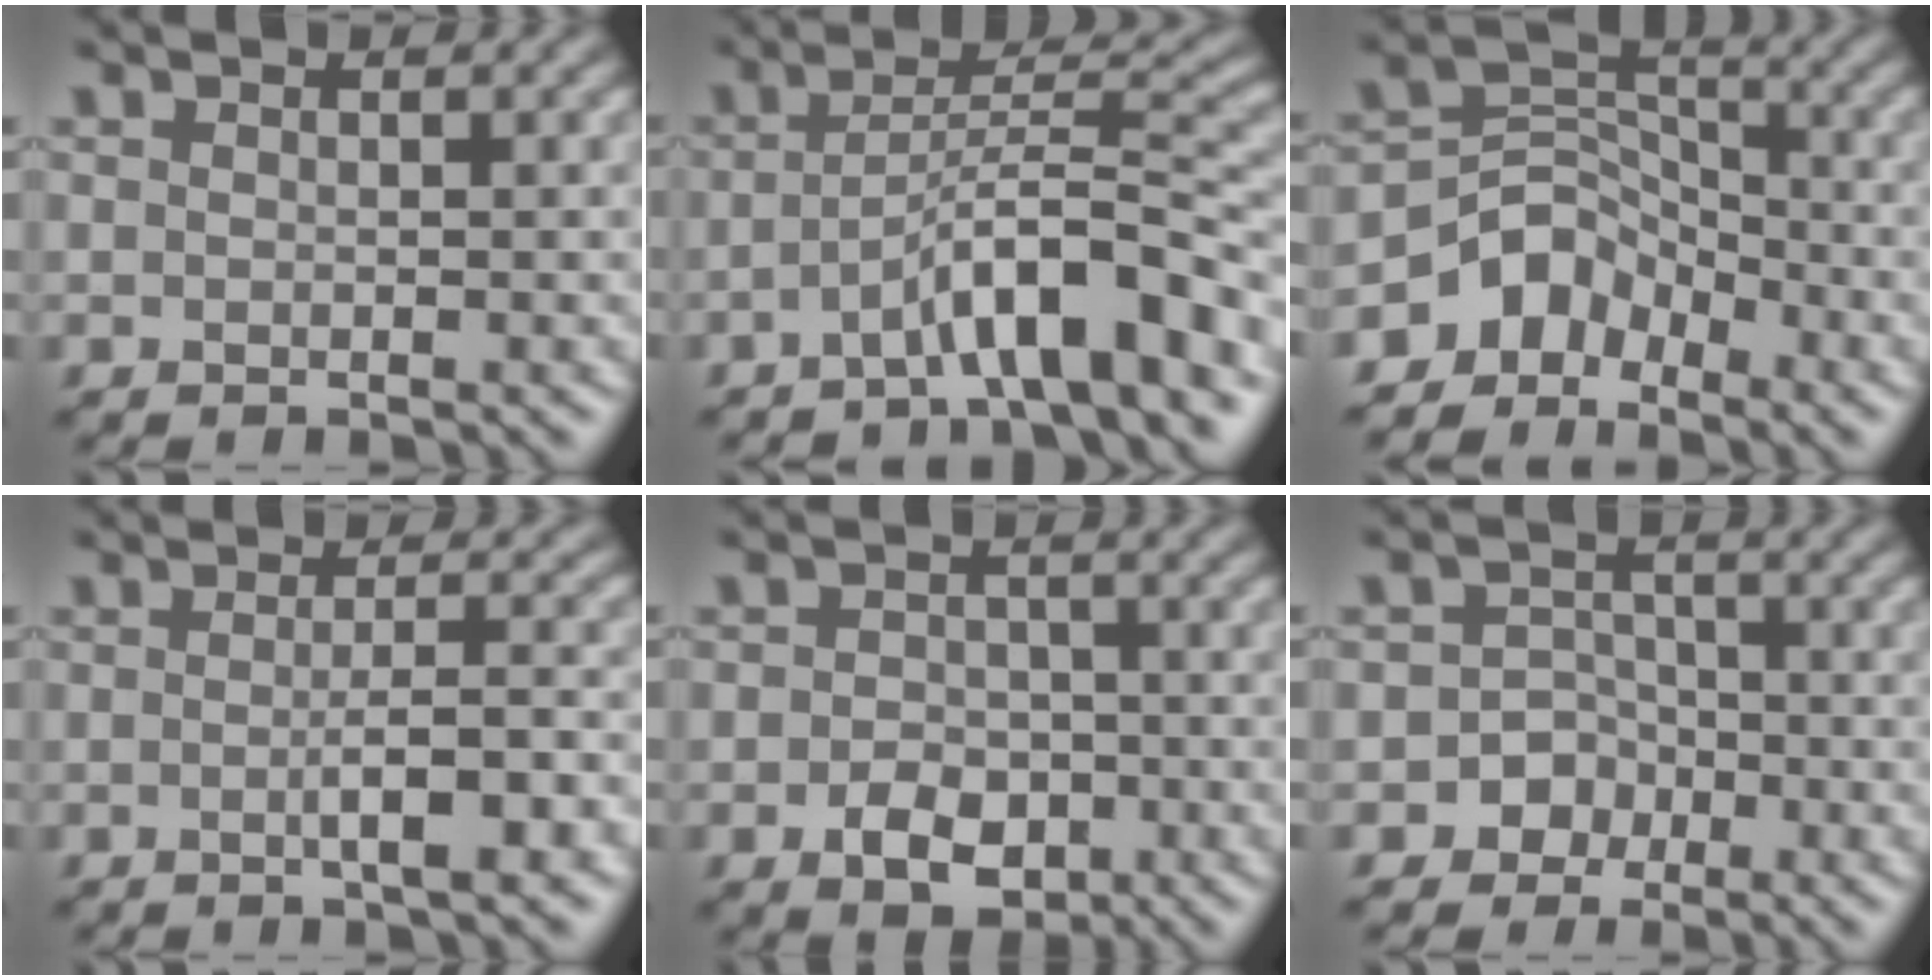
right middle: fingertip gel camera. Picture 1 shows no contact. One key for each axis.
{"total": 7.0, "fx": -3.7, "fy": 1.3, "fz": 5.8, "tx": -0.094, "ty": 0.019, "tz": -0.065}
{"total": 4.4, "fx": -3.2, "fy": 2.8, "fz": 1.1, "tx": -0.010, "ty": 0.007, "tz": -0.068}
{"total": 3.5, "fx": -0.9, "fy": 0.7, "fz": 3.3, "tx": -0.053, "ty": 0.006, "tz": -0.016}
{"total": 3.6, "fx": -1.4, "fy": 2.6, "fz": 2.1, "tx": -0.032, "ty": -0.001, "tz": -0.028}
{"total": 3.3, "fx": -1.7, "fy": 2.8, "fz": 0.3, "tx": 0.035, "ty": 0.009, "tz": -0.043}